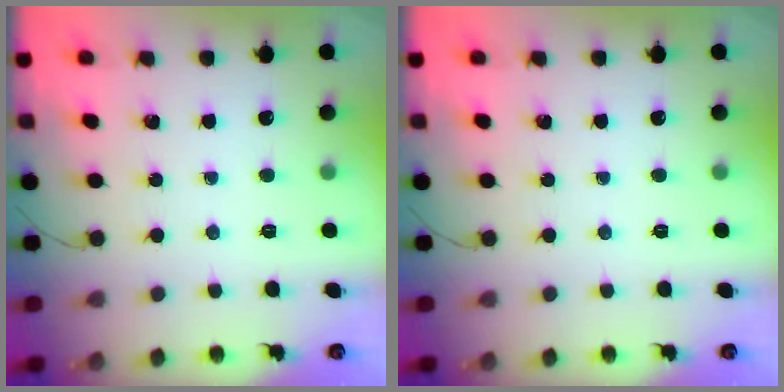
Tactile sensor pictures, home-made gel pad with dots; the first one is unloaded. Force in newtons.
{"total": 0.0}